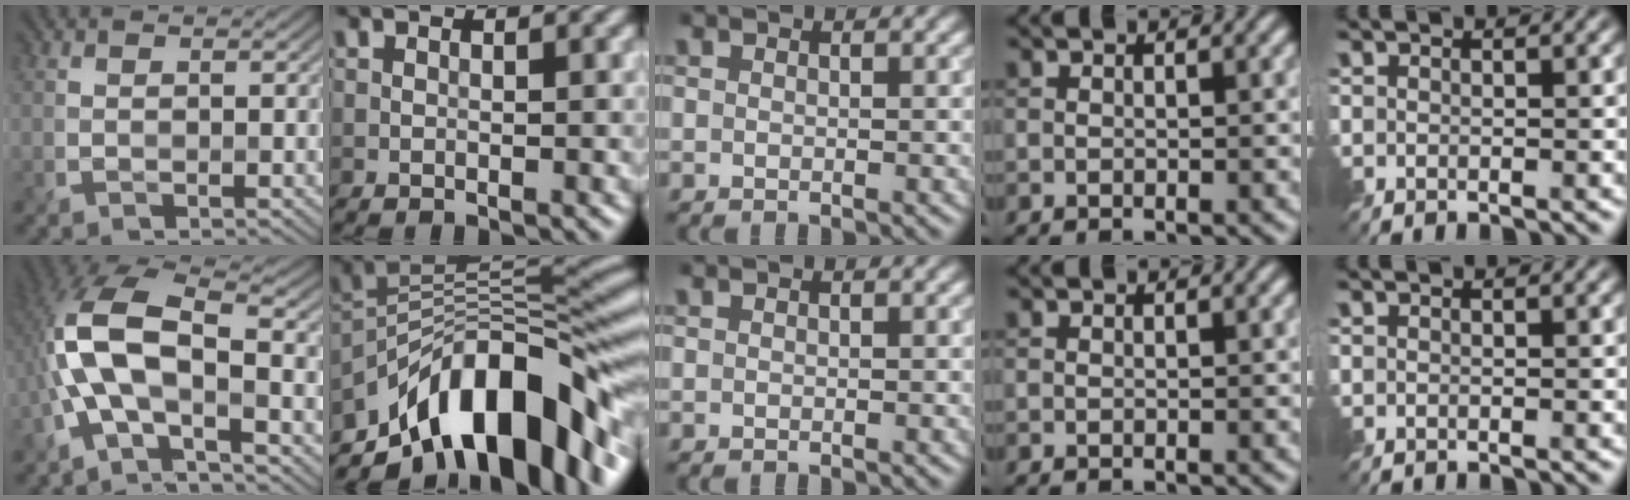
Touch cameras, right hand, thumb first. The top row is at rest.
{"thumb": {"total": 11.0, "force": [-2.2, 4.6, 9.8], "torque": [-0.217, 0.017, -0.058]}, "index": {"total": 13.5, "force": [-7.3, 6.1, 9.6], "torque": [-0.143, 0.026, -0.138]}}